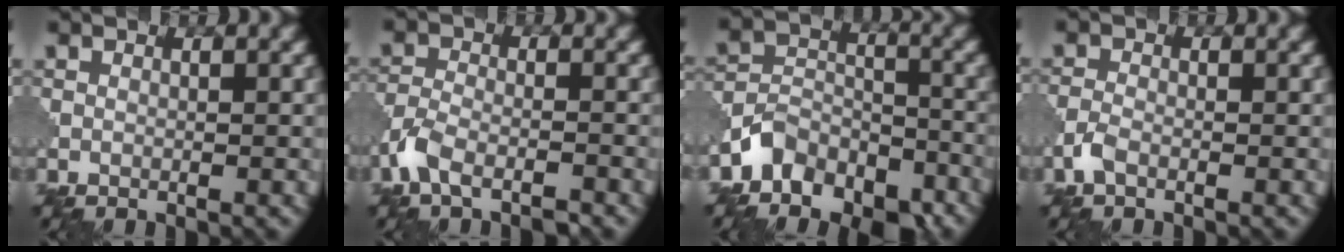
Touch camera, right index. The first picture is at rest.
{"total": 4.2, "force": [-3.0, 1.6, 2.4], "torque": [-0.052, -0.005, -0.073]}
{"total": 6.2, "force": [-4.7, 3.5, 2.0], "torque": [-0.031, -0.005, -0.097]}
{"total": 1.6, "force": [-1.0, 0.7, 1.1], "torque": [-0.027, 0.001, -0.027]}